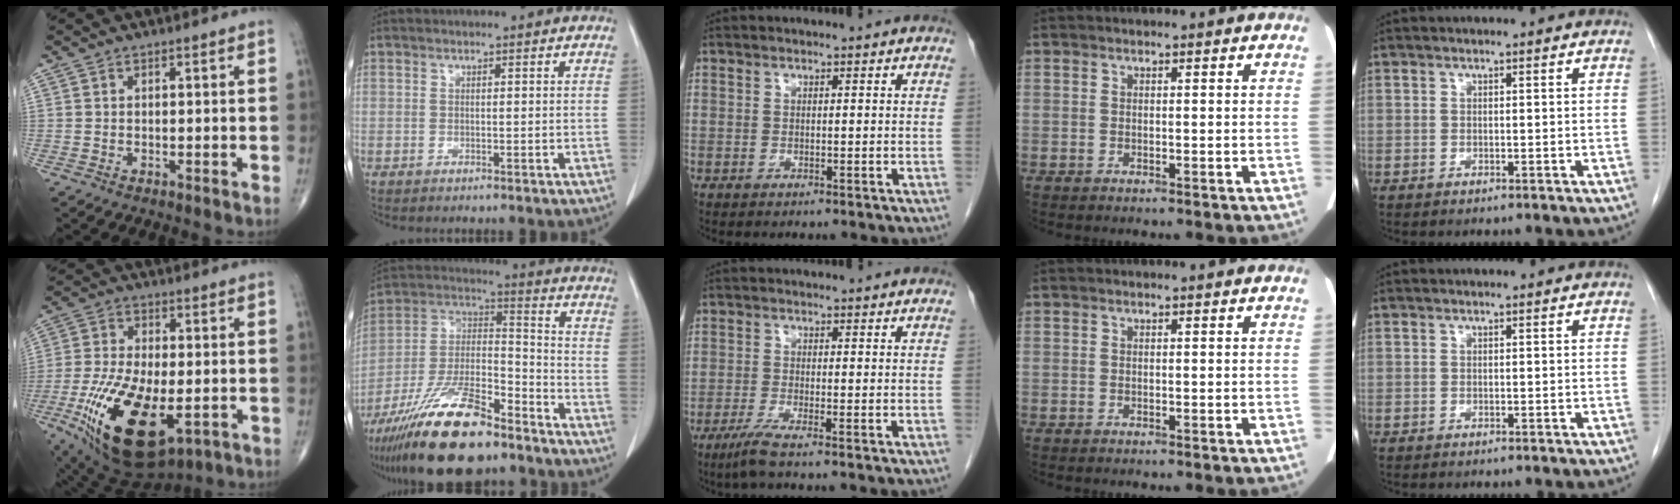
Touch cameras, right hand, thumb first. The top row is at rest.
{"thumb": {"total": 20.4, "force": [-6.8, 9.4, 16.7], "torque": [-0.338, -0.008, -0.100]}, "index": {"total": 20.0, "force": [-14.8, 5.1, 12.4], "torque": [-0.259, -0.006, -0.265]}, "middle": {"total": 3.0, "force": [-2.0, -0.4, 2.2], "torque": [-0.053, -0.011, -0.045]}}